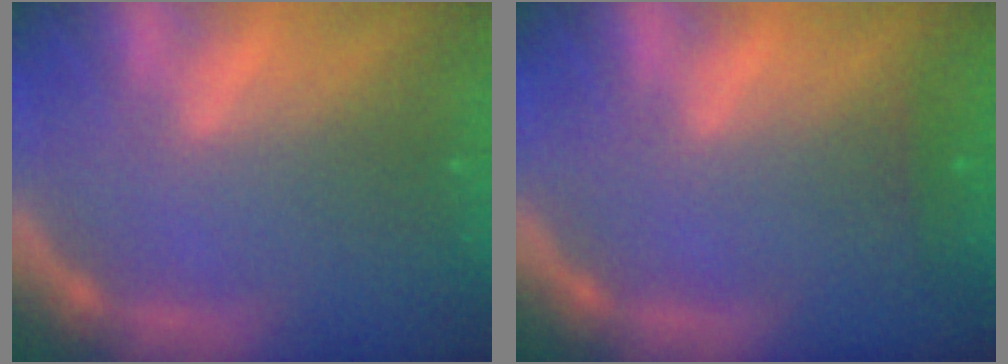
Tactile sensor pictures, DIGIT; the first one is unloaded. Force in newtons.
{"total": 0.9}